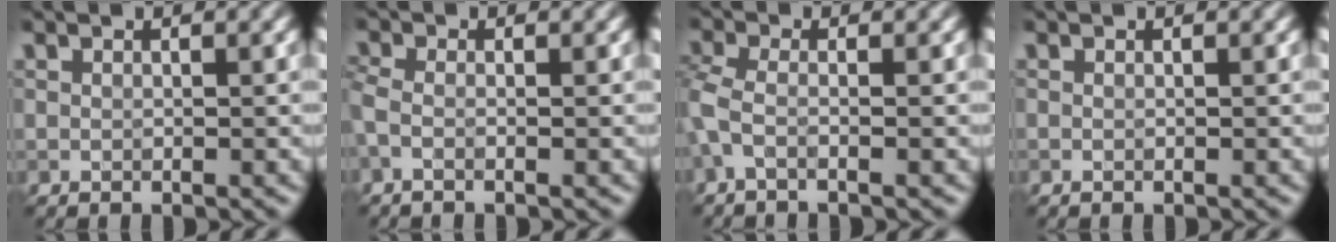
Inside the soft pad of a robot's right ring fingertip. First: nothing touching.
{"total": 1.7, "force": [-0.7, 0.8, 1.3], "torque": [-0.029, -0.007, -0.020]}
{"total": 2.0, "force": [-0.8, 0.5, 1.8], "torque": [-0.045, -0.009, -0.029]}
{"total": 0.0}